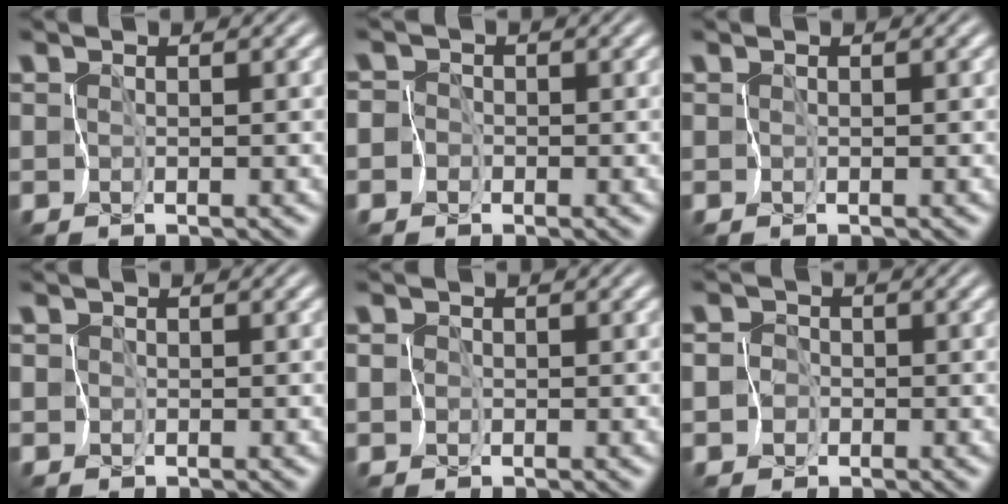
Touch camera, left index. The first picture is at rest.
{"total": 4.7, "force": [-2.1, 4.1, 0.5], "torque": [-0.006, 0.009, -0.064]}
{"total": 0.0}
{"total": 2.0, "force": [-0.2, 2.0, 0.3], "torque": [0.004, 0.012, -0.029]}
{"total": 2.0, "force": [-0.5, 1.9, 0.3], "torque": [0.008, 0.010, -0.027]}
{"total": 4.0, "force": [-1.7, 3.6, 0.6], "torque": [0.001, 0.006, -0.053]}